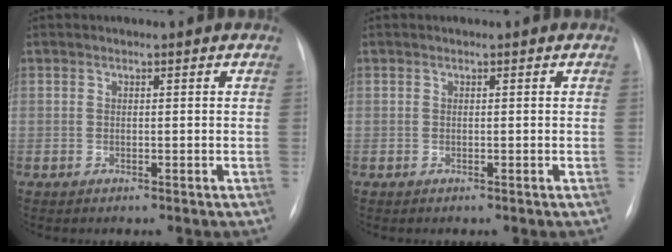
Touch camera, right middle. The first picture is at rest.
{"total": 0.0}